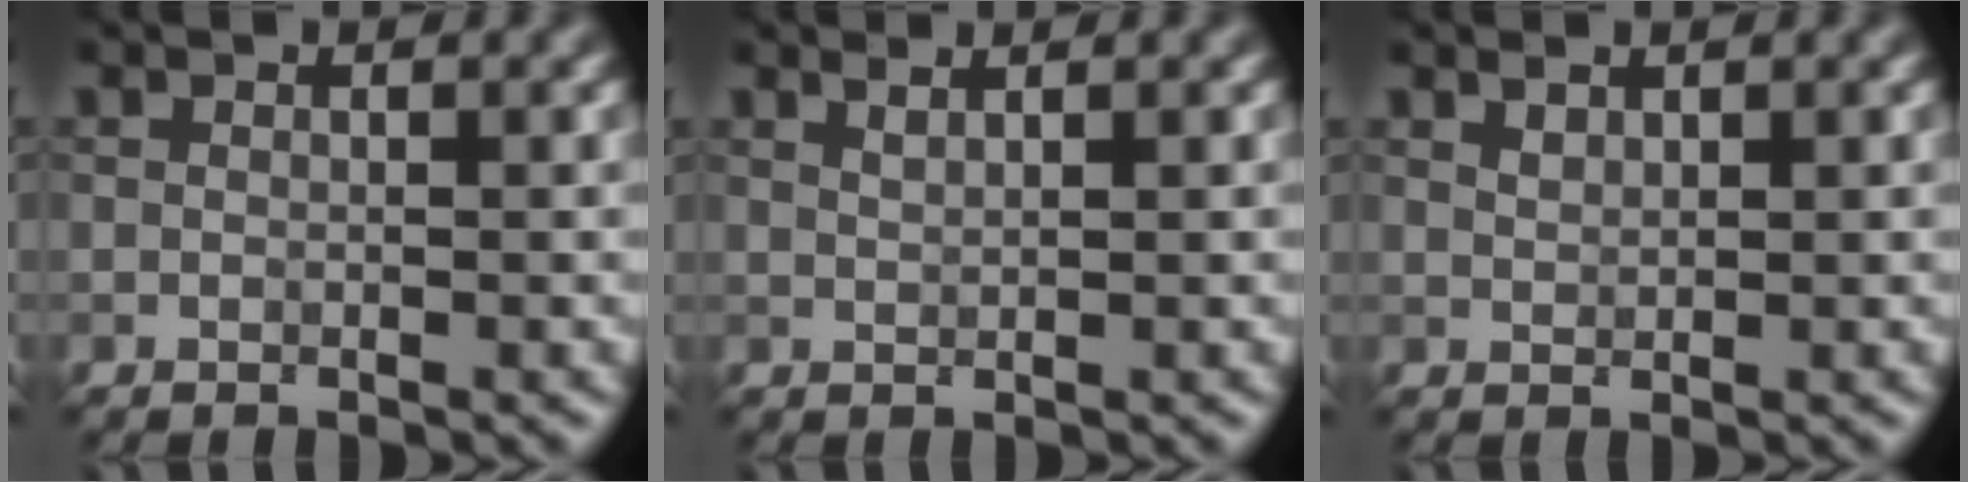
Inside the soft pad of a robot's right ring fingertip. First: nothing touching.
{"total": 1.5, "force": [1.2, 0.5, 0.9], "torque": [-0.003, 0.000, 0.009]}
{"total": 0.9, "force": [0.7, 0.3, 0.3], "torque": [-0.010, 0.001, 0.018]}